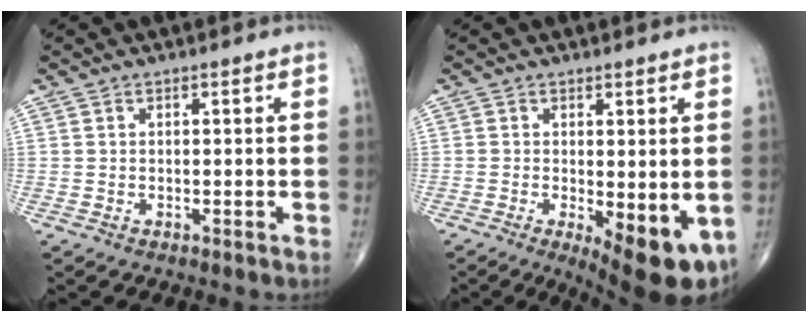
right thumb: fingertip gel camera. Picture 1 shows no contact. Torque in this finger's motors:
{"motor_torque": [0.01, 0.82, 0.16, -0.21, 0.11]}